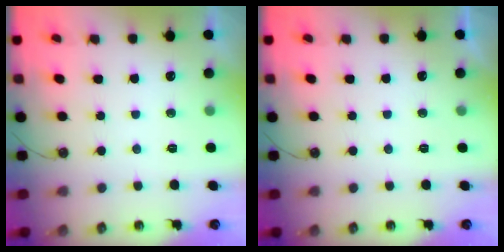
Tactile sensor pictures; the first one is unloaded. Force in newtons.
{"total": 0.0}